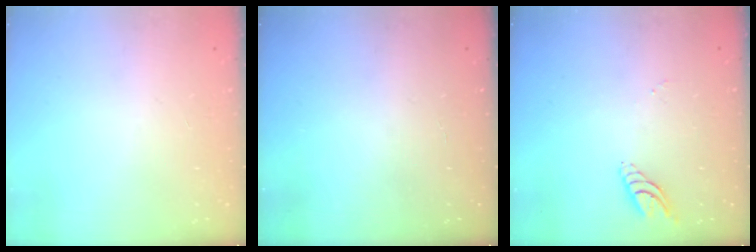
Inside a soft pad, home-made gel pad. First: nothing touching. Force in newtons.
{"total": 1.7, "press": 1.7, "slide": 0.1}
{"total": 7.8, "press": 7.8, "slide": 0.6}